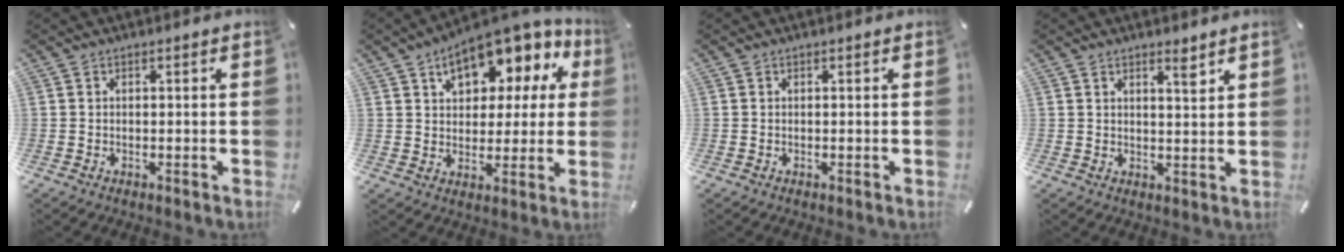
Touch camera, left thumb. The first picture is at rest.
{"total": 12.6, "force": [7.8, 7.5, 6.4], "torque": [-0.095, -0.048, 0.139]}
{"total": 0.0}
{"total": 3.3, "force": [2.5, 0.5, 2.0], "torque": [-0.020, -0.021, 0.040]}